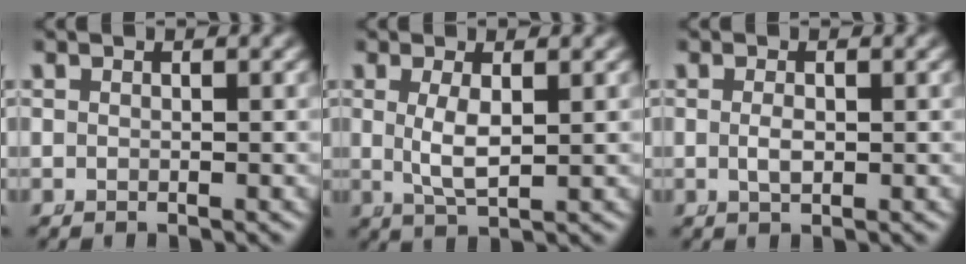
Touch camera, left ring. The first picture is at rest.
{"total": 2.9, "force": [0.2, 0.7, 2.8], "torque": [-0.062, -0.015, 0.017]}
{"total": 1.2, "force": [-0.2, 0.4, 1.1], "torque": [-0.026, -0.011, 0.003]}